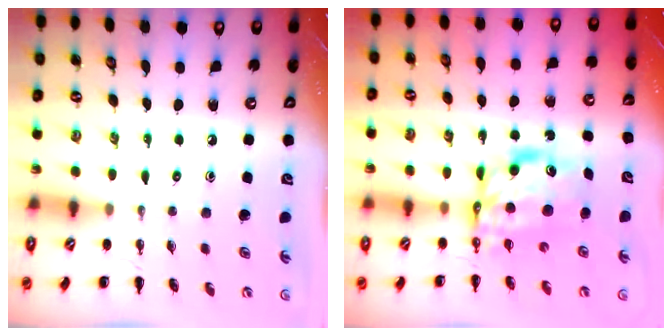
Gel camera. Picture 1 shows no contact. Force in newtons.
{"total": 7.6, "press": 7.3, "slide": 1.8}